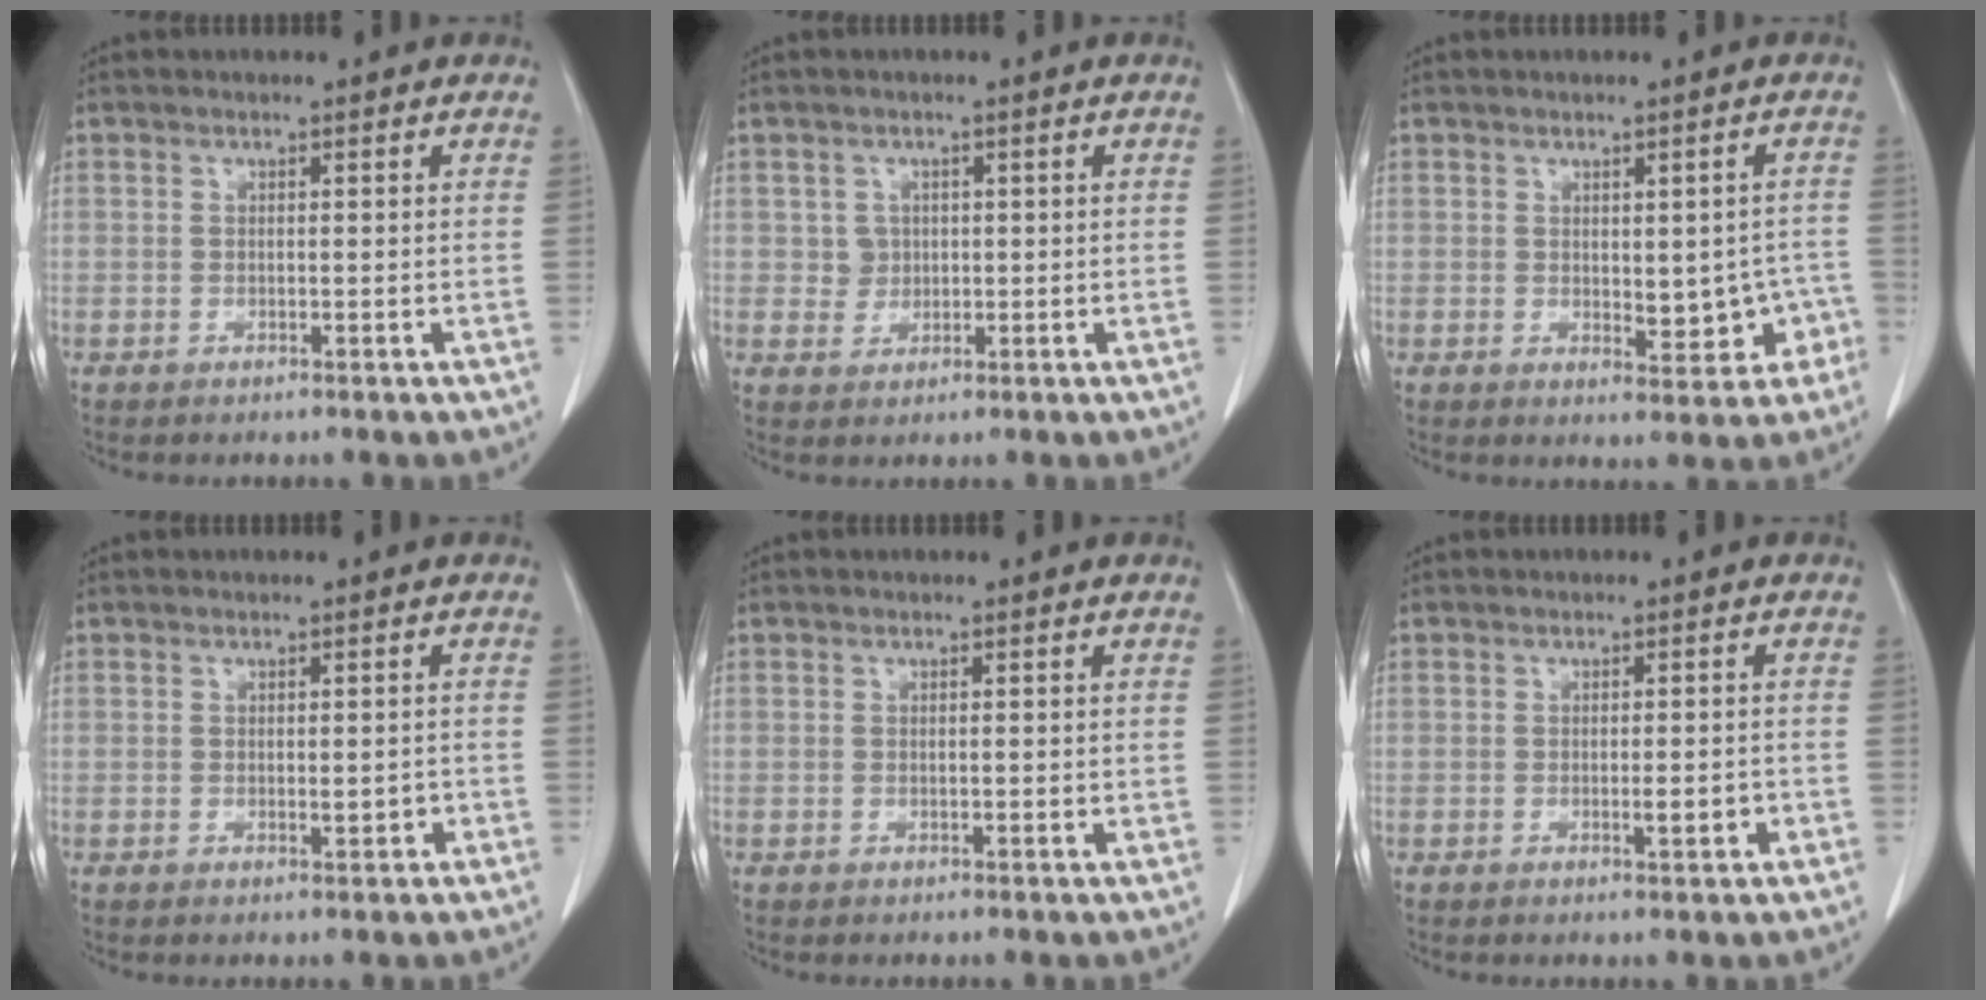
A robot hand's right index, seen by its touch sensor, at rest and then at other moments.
{"total": 2.3, "force": [0.4, 2.3, 0.3], "torque": [-0.002, 0.001, 0.009]}
{"total": 6.0, "force": [-1.3, 3.1, 5.0], "torque": [-0.048, 0.011, -0.005]}
{"total": 1.8, "force": [-0.5, 0.7, 1.6], "torque": [-0.022, 0.000, -0.004]}
{"total": 0.8, "force": [0.0, 0.2, 0.8], "torque": [-0.015, -0.002, 0.001]}
{"total": 2.5, "force": [-0.8, 0.5, 2.3], "torque": [-0.036, -0.001, -0.009]}